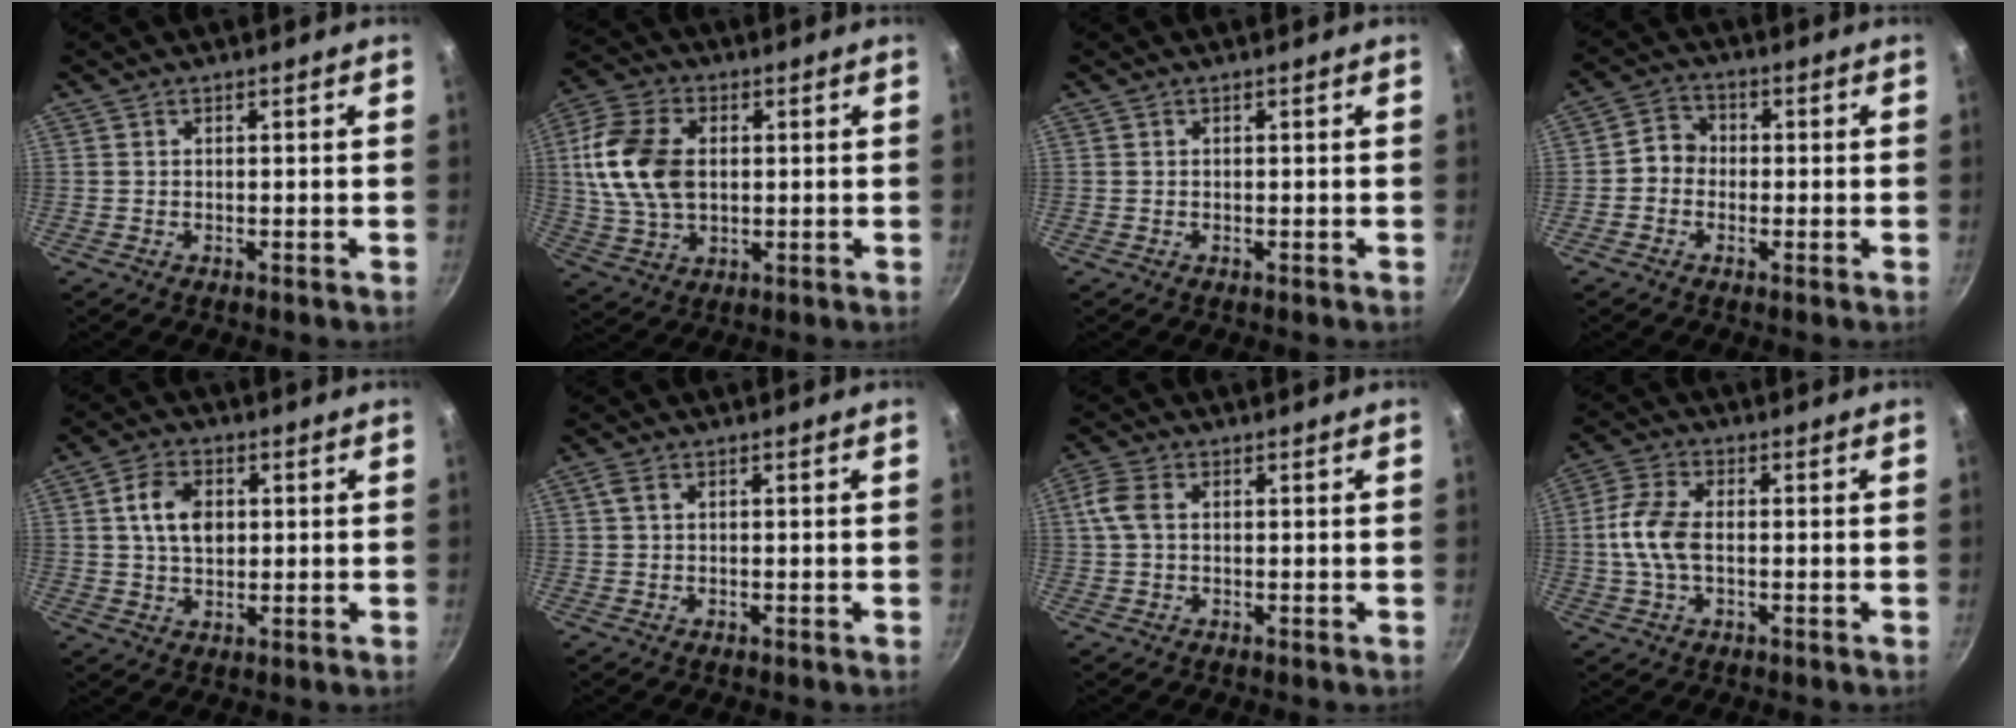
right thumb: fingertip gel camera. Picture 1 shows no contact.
{"total": 14.5, "force": [1.7, 9.6, 10.8], "torque": [-0.202, 0.006, 0.028]}
{"total": 0.0}
{"total": 4.6, "force": [-0.6, 4.1, 2.1], "torque": [-0.010, 0.014, -0.025]}
{"total": 7.7, "force": [1.3, 5.2, 5.5], "torque": [-0.085, 0.003, 0.021]}
{"total": 1.4, "force": [0.2, 0.8, 1.2], "torque": [-0.026, 0.004, 0.001]}
{"total": 4.4, "force": [0.6, 2.7, 3.4], "torque": [-0.081, 0.012, 0.008]}
{"total": 8.0, "force": [-0.6, 4.5, 6.6], "torque": [-0.136, 0.019, -0.020]}